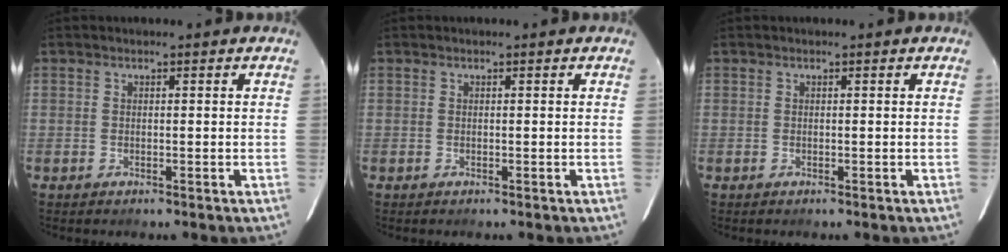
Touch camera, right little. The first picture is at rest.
{"total": 0.0}
{"total": 0.0}